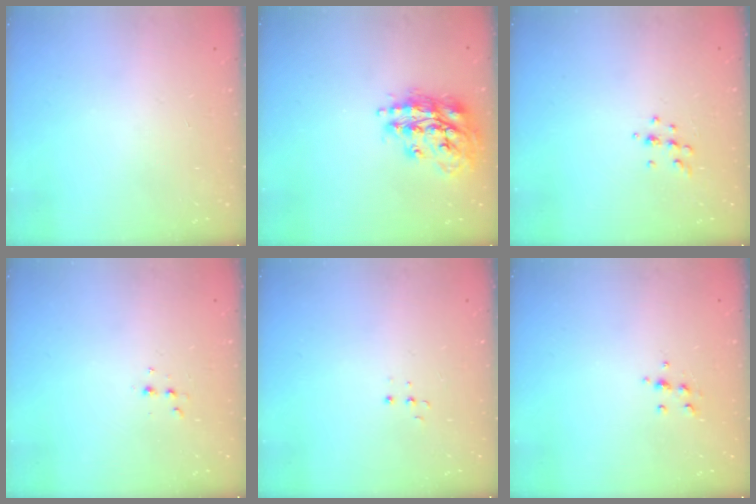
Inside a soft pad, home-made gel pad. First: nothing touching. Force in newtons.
{"total": 17.2, "press": 17.1, "slide": 1.5}
{"total": 5.6, "press": 5.6, "slide": 0.9}
{"total": 2.8, "press": 2.7, "slide": 0.6}
{"total": 3.5, "press": 3.4, "slide": 0.8}
{"total": 6.2, "press": 6.2, "slide": 0.6}